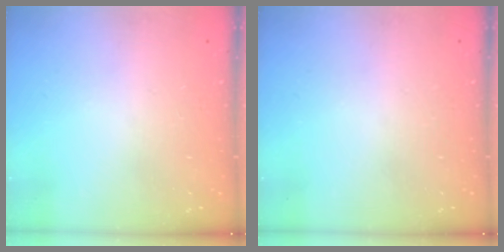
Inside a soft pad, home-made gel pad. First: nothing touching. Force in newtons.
{"total": 0.0}